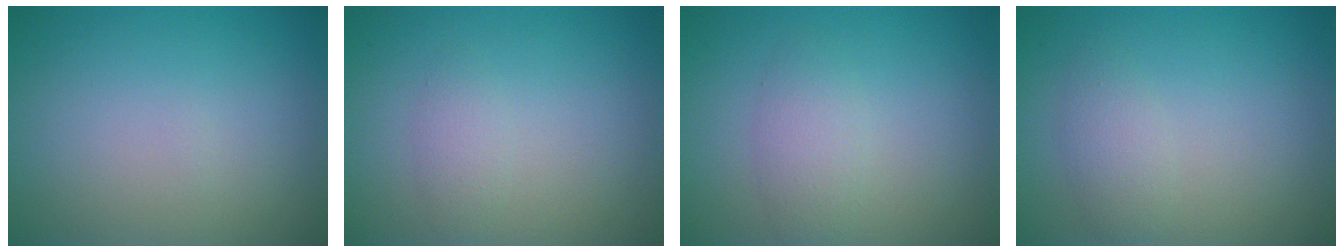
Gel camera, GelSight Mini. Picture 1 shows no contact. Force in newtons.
{"total": 1.3, "press": 1.3, "slide": 0.1}
{"total": 2.1, "press": 2.1, "slide": 0.1}
{"total": 1.9, "press": 1.9, "slide": 0.1}